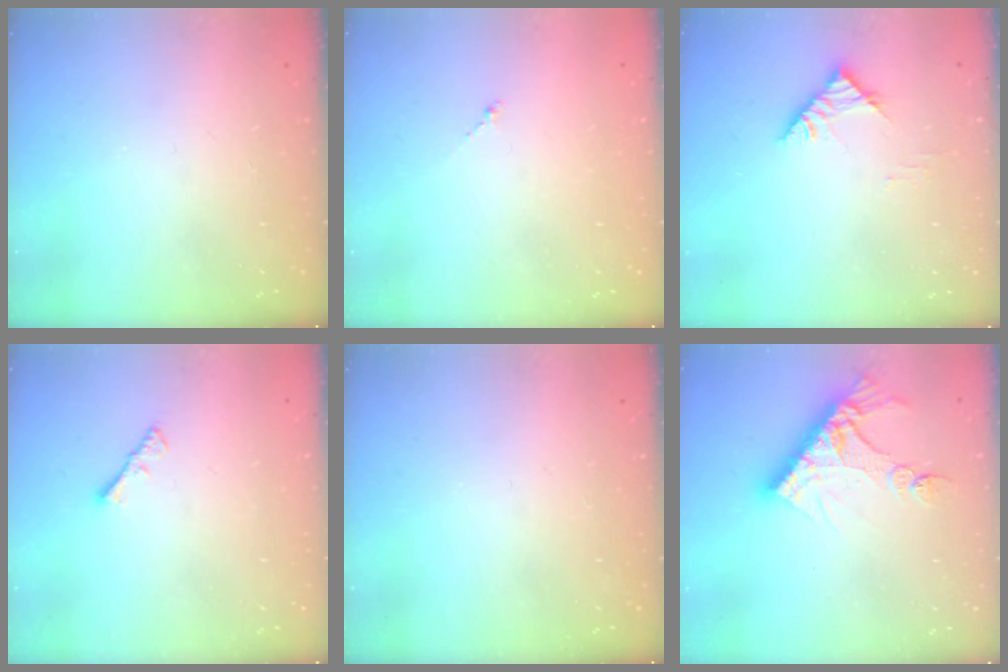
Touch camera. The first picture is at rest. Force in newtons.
{"total": 0.7, "press": 0.6, "slide": 0.4}
{"total": 5.3, "press": 5.3, "slide": 0.2}
{"total": 1.1, "press": 1.1, "slide": 0.4}
{"total": 0.0}
{"total": 11.6, "press": 11.5, "slide": 1.1}